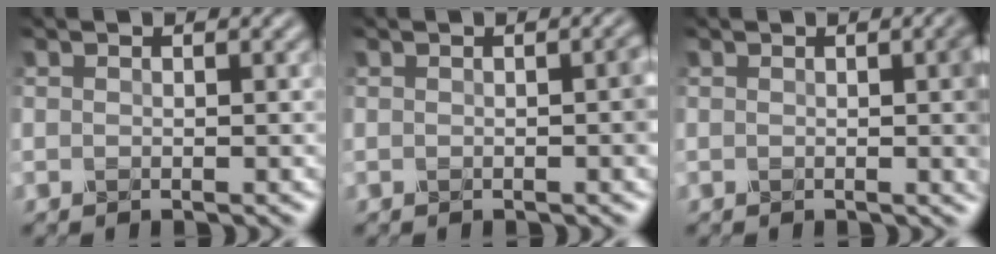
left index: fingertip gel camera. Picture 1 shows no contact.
{"total": 1.5, "force": [-0.1, 0.2, 1.5], "torque": [-0.019, 0.003, -0.001]}
{"total": 4.0, "force": [0.1, 1.2, 3.8], "torque": [-0.032, 0.005, 0.000]}